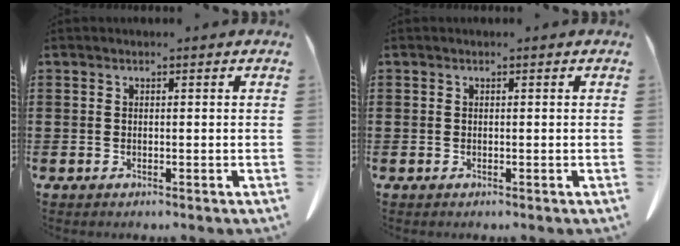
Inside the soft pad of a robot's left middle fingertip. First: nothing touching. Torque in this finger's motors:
{"motor_torque": [-0.25, 0.74, -0.03, -0.01]}